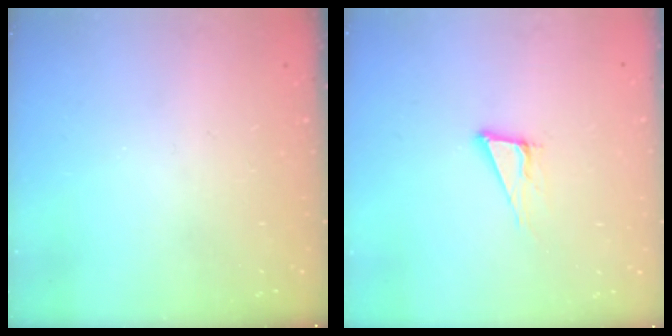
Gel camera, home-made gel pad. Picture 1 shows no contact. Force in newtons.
{"total": 6.8, "press": 6.2, "slide": 2.8}